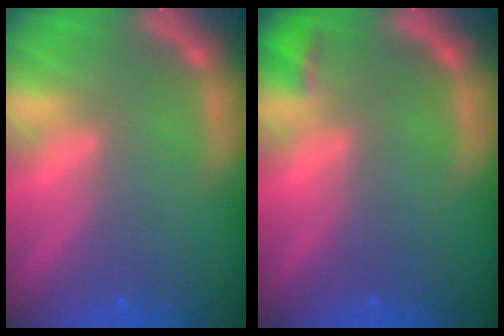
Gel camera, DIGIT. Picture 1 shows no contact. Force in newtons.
{"total": 1.4}